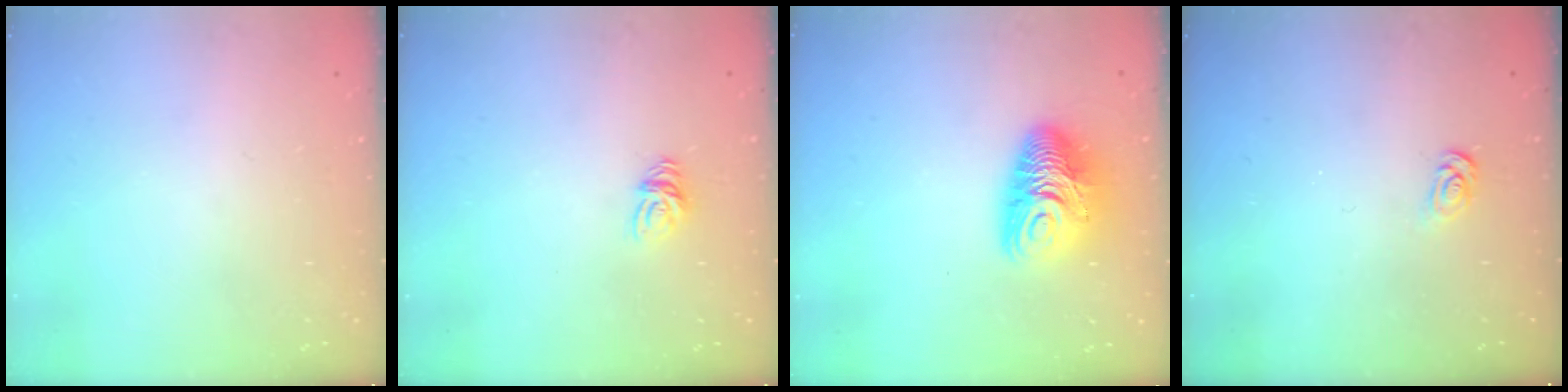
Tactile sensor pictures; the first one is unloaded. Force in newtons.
{"total": 5.8, "press": 5.8, "slide": 0.4}
{"total": 11.4, "press": 11.4, "slide": 1.2}
{"total": 2.6, "press": 2.6, "slide": 0.3}